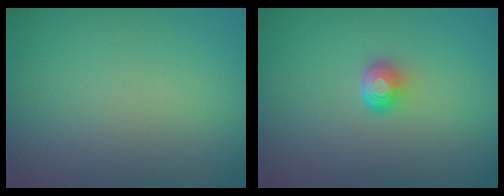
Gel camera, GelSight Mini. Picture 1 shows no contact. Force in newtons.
{"total": 2.0, "press": 1.4, "slide": 1.4}